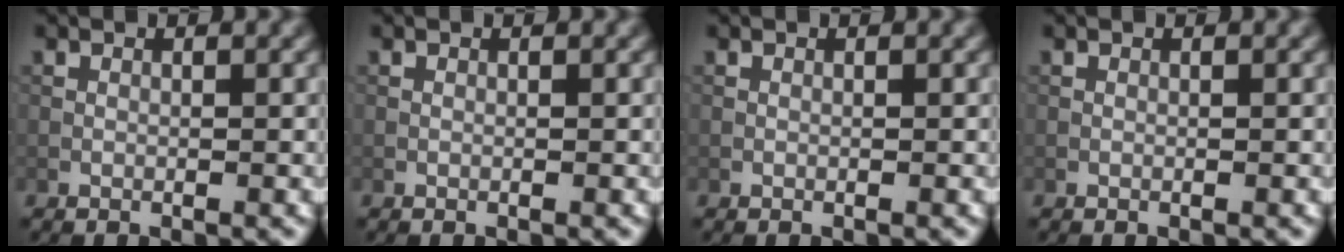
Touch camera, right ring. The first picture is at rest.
{"total": 0.0}
{"total": 0.0}
{"total": 0.0}